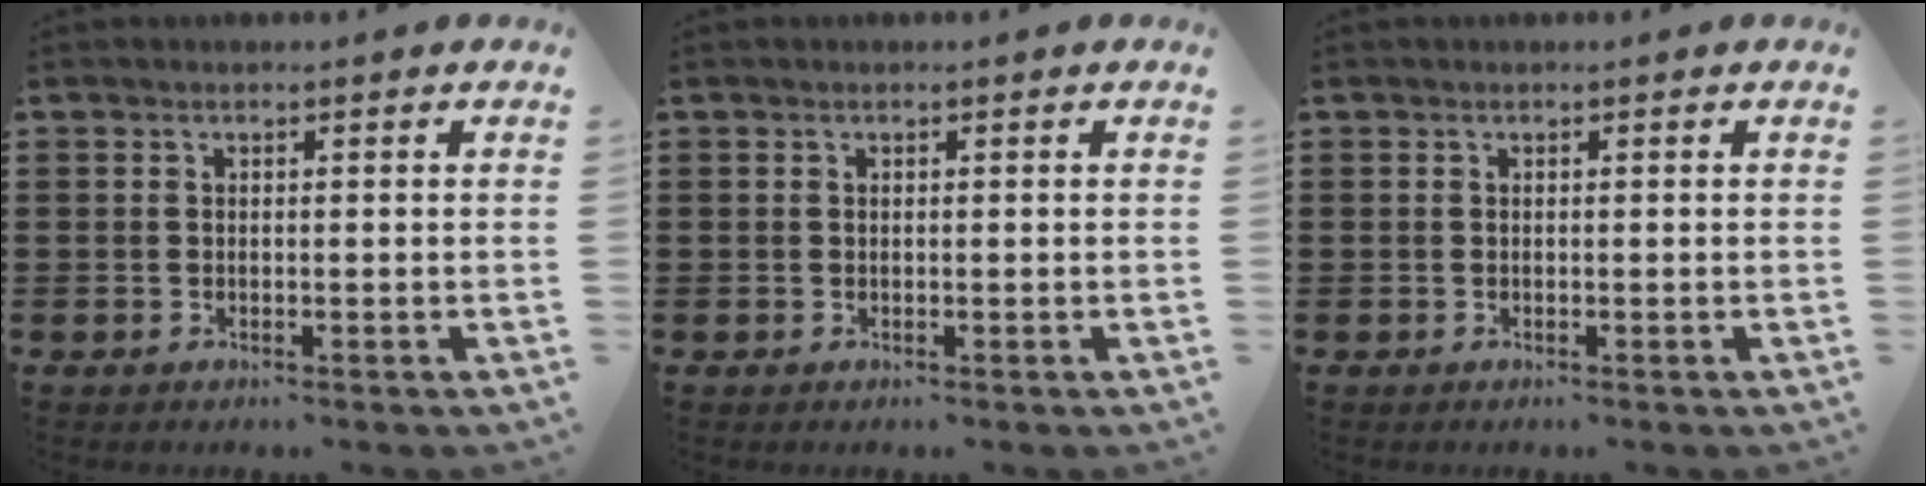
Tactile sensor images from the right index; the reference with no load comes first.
{"total": 0.0}
{"total": 0.0}